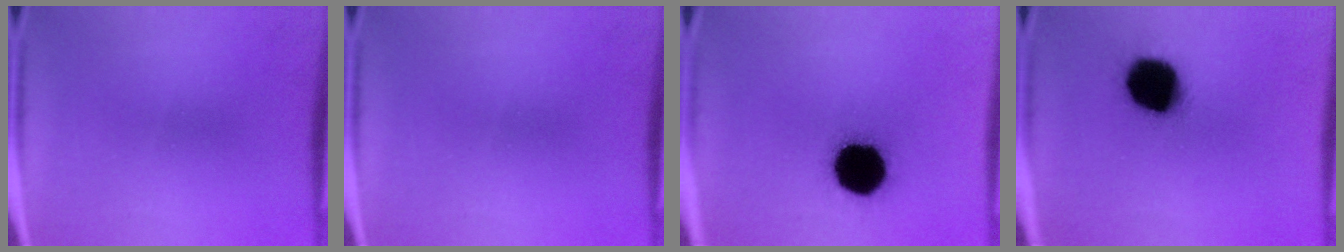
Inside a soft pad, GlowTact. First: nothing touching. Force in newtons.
{"total": 0.0}
{"total": 19.8}
{"total": 17.1}